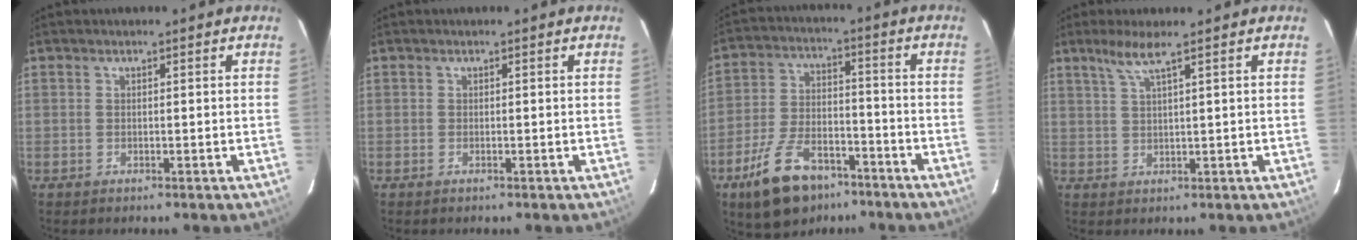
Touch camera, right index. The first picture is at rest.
{"total": 0.0}
{"total": 15.1, "force": [-9.9, 7.7, 8.3], "torque": [-0.178, 0.000, -0.161]}
{"total": 3.6, "force": [2.4, -0.6, 2.6], "torque": [-0.053, -0.002, 0.049]}